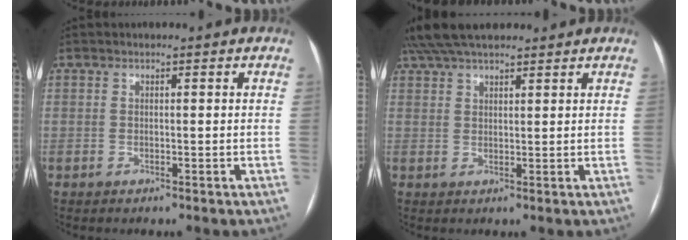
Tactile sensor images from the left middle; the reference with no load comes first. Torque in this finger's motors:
{"motor_torque": [0.90, -1.01, 0.23, 0.04]}